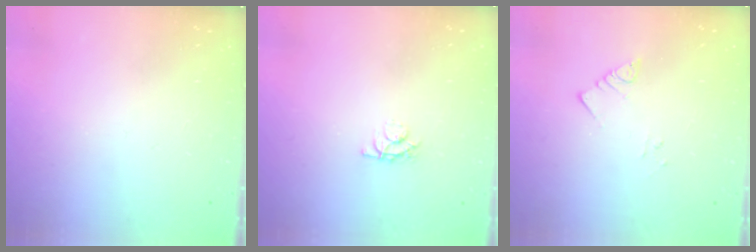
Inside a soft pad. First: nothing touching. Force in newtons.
{"total": 3.6, "press": 3.6, "slide": 0.4}
{"total": 2.8, "press": 2.8, "slide": 0.2}